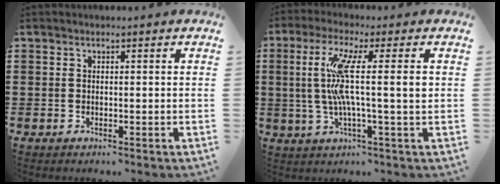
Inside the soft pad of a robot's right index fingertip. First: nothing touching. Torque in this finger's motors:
{"motor_torque": [1.34, 0.60, 0.57, 0.21]}